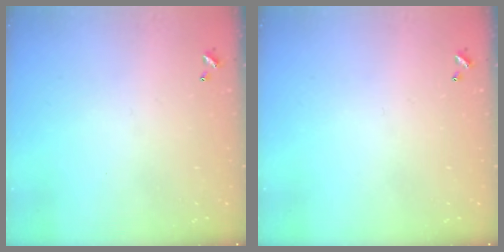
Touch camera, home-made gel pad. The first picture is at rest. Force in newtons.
{"total": 0.0}